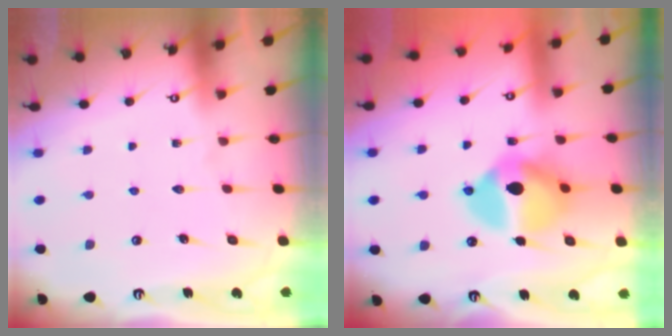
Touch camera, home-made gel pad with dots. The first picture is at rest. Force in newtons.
{"total": 13.3, "press": 13.3, "slide": 0.2}